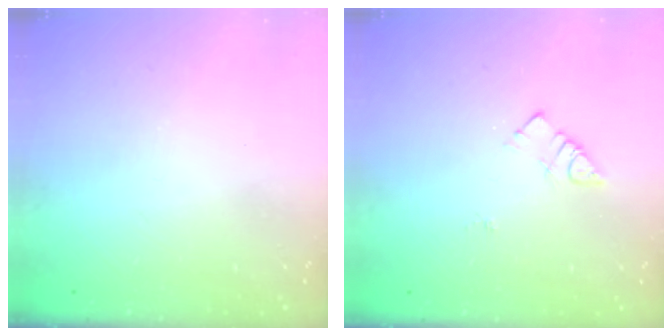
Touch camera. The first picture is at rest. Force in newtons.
{"total": 4.1, "press": 4.0, "slide": 0.7}